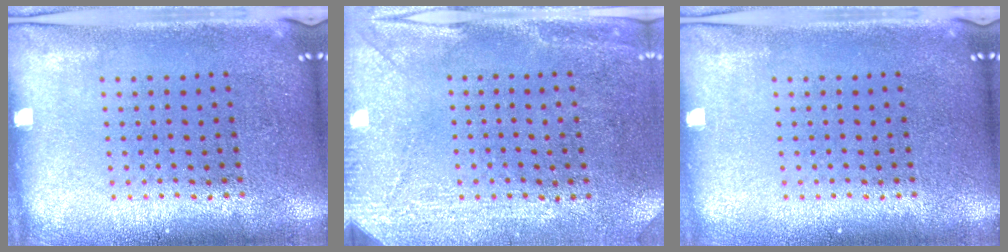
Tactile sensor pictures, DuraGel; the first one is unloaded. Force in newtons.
{"total": 2.9, "press": 2.4, "slide": 1.6}
{"total": 0.0}